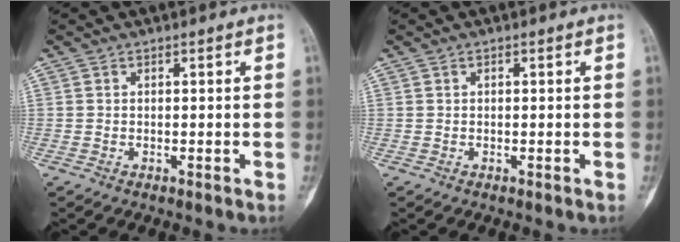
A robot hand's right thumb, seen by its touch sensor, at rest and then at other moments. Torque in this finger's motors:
{"motor_torque": [-0.27, -0.22, 0.14, -0.10, -0.09]}